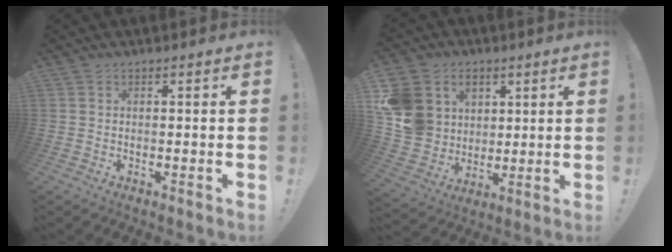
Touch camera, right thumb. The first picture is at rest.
{"total": 14.1, "force": [4.1, 12.7, 4.5], "torque": [-0.078, -0.019, 0.093]}